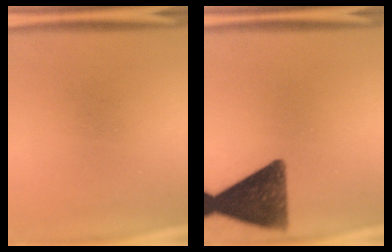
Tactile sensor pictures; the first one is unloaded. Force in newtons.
{"total": 12.0}